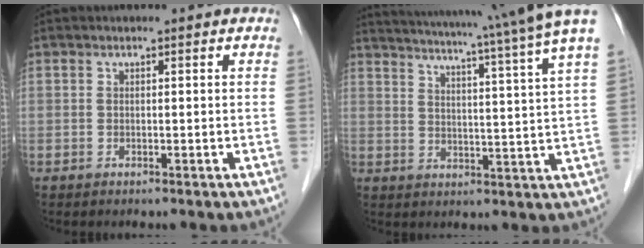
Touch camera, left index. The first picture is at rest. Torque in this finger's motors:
{"motor_torque": [1.10, -1.04, 0.69, 0.17]}